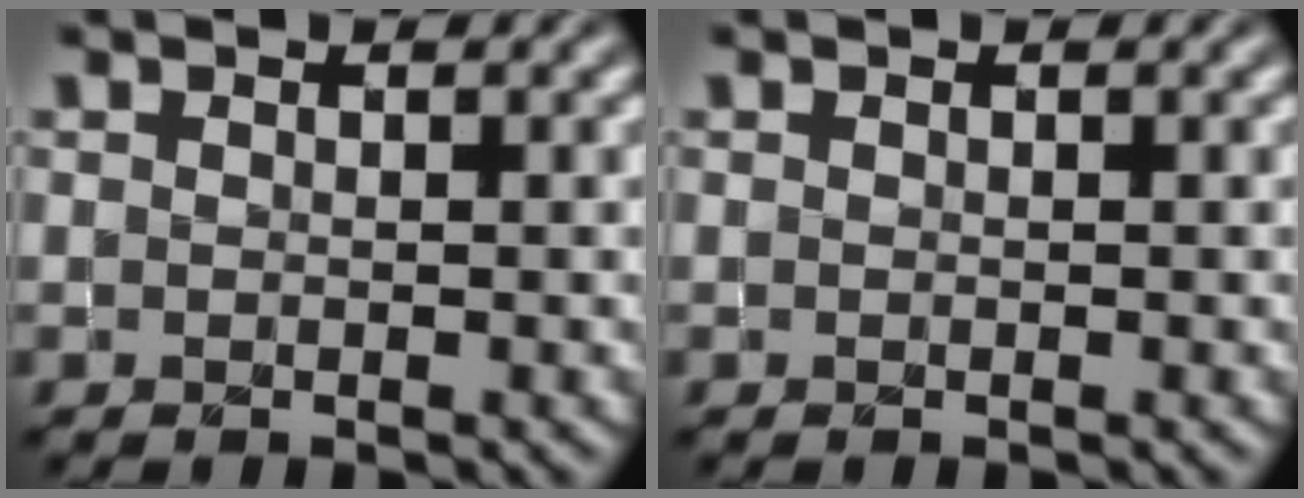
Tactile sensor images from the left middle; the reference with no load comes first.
{"total": 0.0}